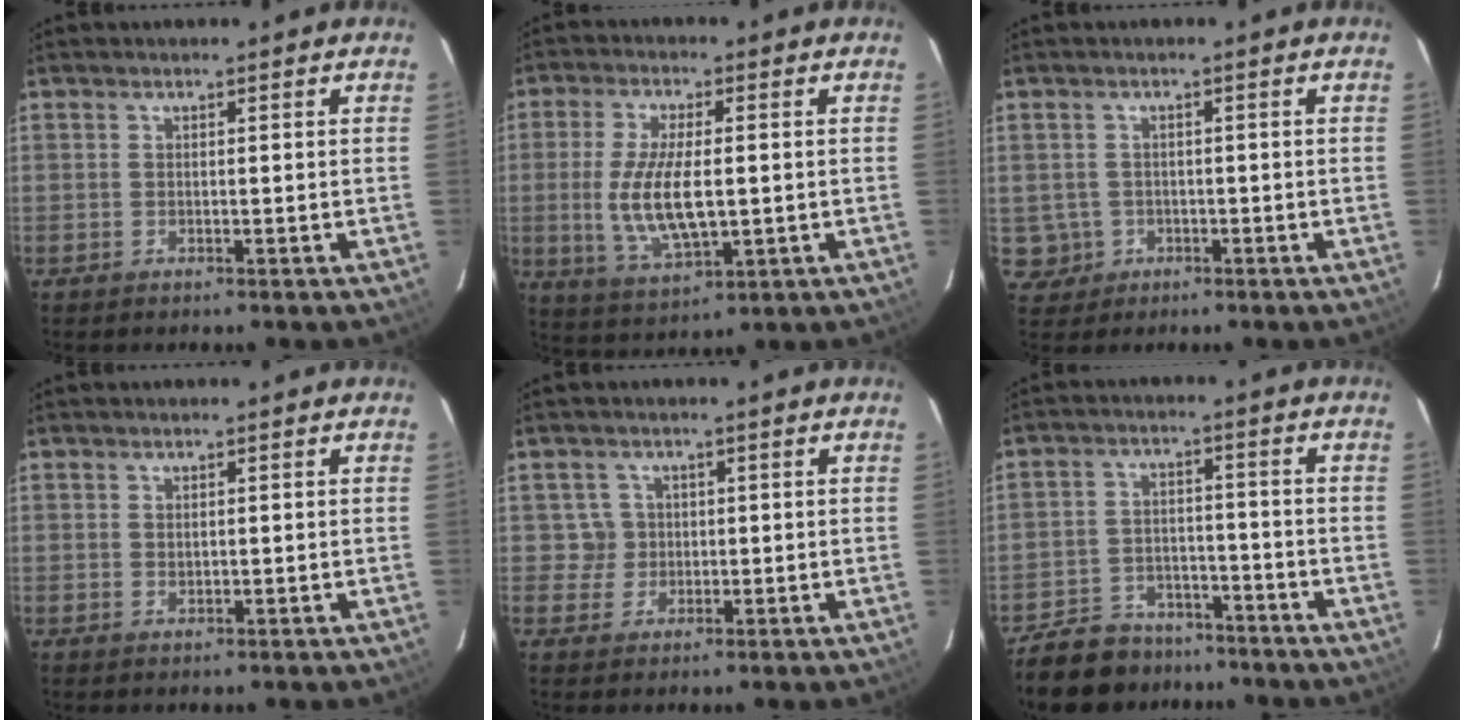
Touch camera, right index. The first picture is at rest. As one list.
[{"total": 11.9, "force": [-0.7, 4.6, 11.0], "torque": [-0.220, -0.011, -0.005]}, {"total": 4.2, "force": [-0.7, 4.1, 0.4], "torque": [-0.013, 0.011, -0.001]}, {"total": 1.0, "force": [0.4, 0.6, 0.6], "torque": [-0.010, 0.002, 0.008]}, {"total": 3.2, "force": [0.4, 3.2, -0.1], "torque": [0.012, 0.019, 0.008]}, {"total": 14.3, "force": [-11.7, 7.0, 4.3], "torque": [-0.125, 0.012, -0.169]}]